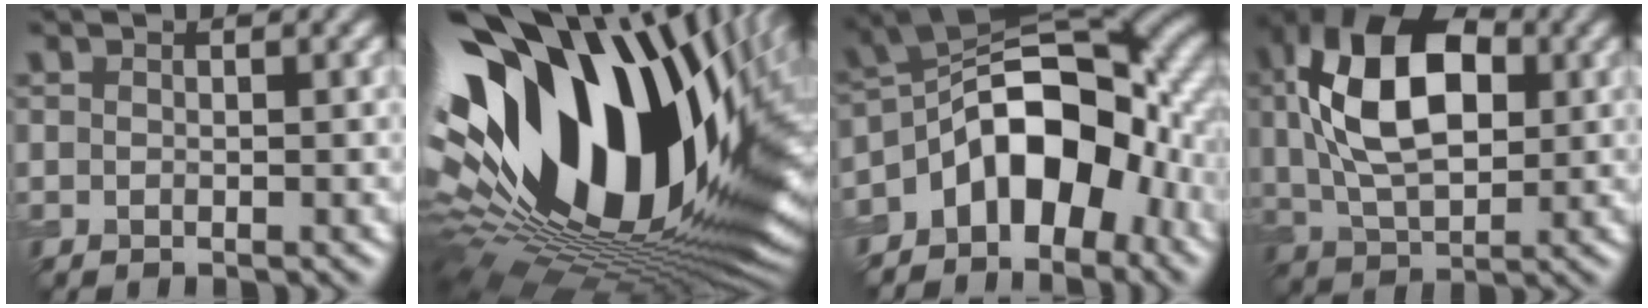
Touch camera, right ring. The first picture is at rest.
{"total": 19.9, "force": [5.5, 10.9, 15.7], "torque": [-0.273, -0.005, 0.089]}
{"total": 10.6, "force": [-4.4, 6.0, 7.6], "torque": [-0.098, 0.020, -0.086]}
{"total": 11.7, "force": [2.7, 7.2, 8.9], "torque": [-0.173, 0.016, 0.049]}